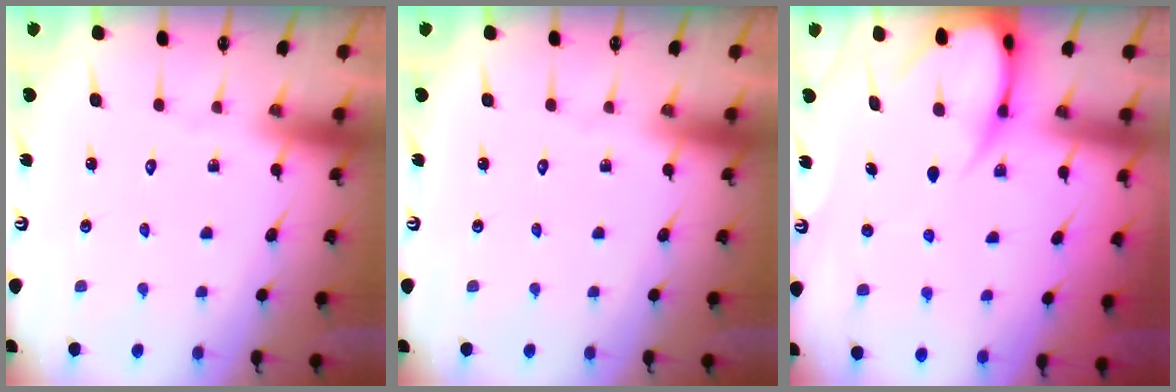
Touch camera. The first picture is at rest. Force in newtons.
{"total": 0.0}
{"total": 6.8, "press": 6.7, "slide": 0.8}